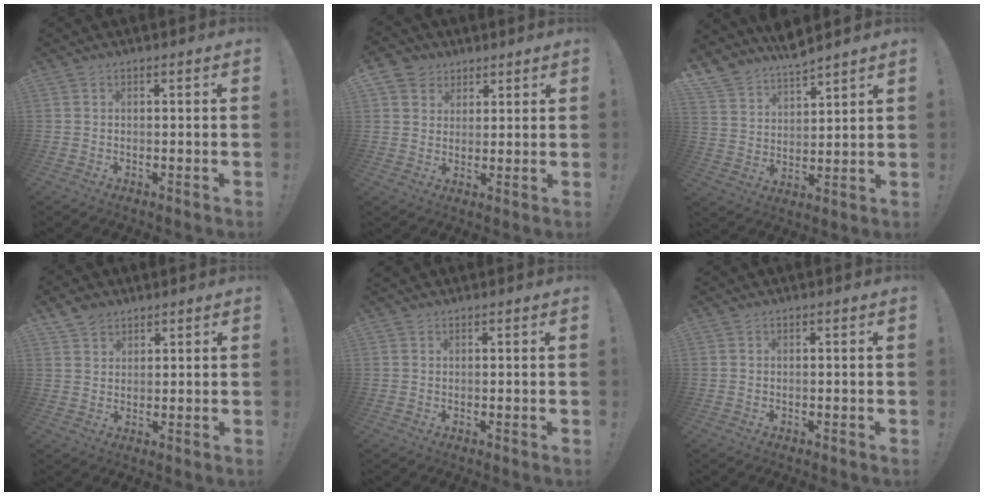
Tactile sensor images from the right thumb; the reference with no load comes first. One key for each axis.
{"total": 6.3, "fx": 3.3, "fy": 5.2, "fz": 0.8, "tx": -0.017, "ty": -0.019, "tz": 0.066}
{"total": 7.4, "fx": 7.0, "fy": 2.4, "fz": 1.0, "tx": -0.040, "ty": -0.066, "tz": 0.132}
{"total": 4.4, "fx": 3.4, "fy": 2.7, "fz": 0.7, "tx": -0.008, "ty": -0.019, "tz": 0.064}
{"total": 0.8, "fx": 0.8, "fy": 0.3, "fz": 0.1, "tx": -0.001, "ty": -0.002, "tz": 0.015}
{"total": 0.0}